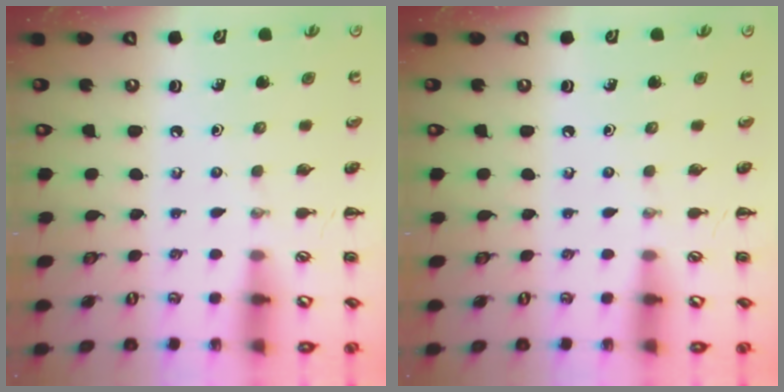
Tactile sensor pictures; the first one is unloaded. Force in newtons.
{"total": 0.0}